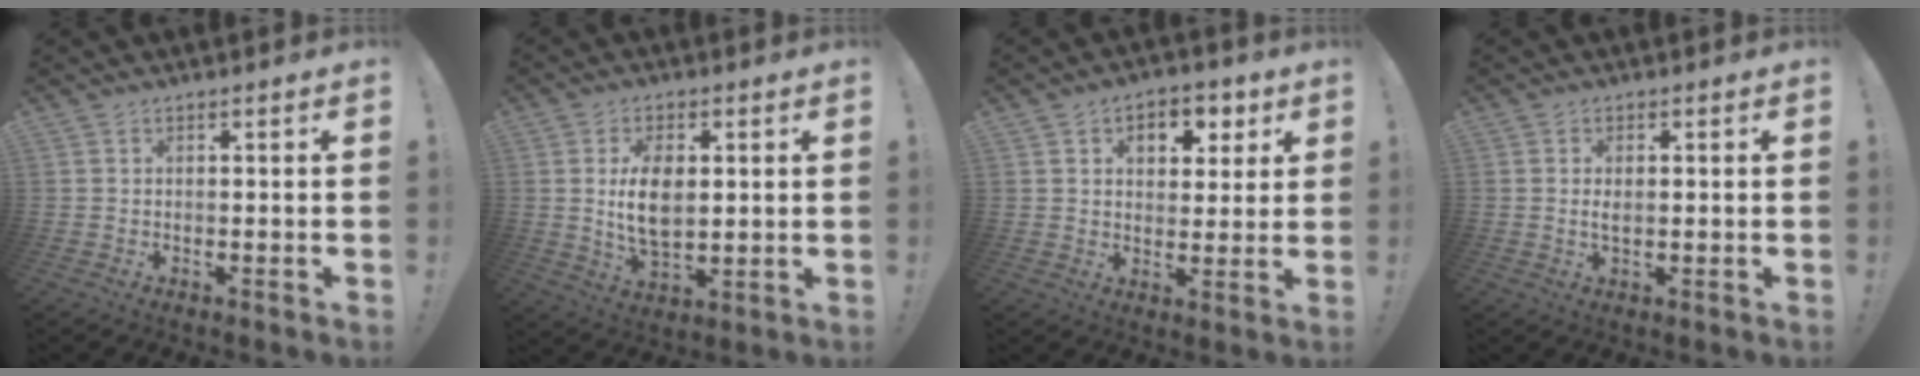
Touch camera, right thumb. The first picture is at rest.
{"total": 10.7, "force": [1.4, 6.3, 8.5], "torque": [-0.150, -0.010, 0.021]}
{"total": 8.1, "force": [3.5, 5.8, 4.3], "torque": [-0.037, -0.019, 0.058]}
{"total": 2.1, "force": [0.2, 1.1, 1.8], "torque": [-0.024, -0.001, 0.001]}